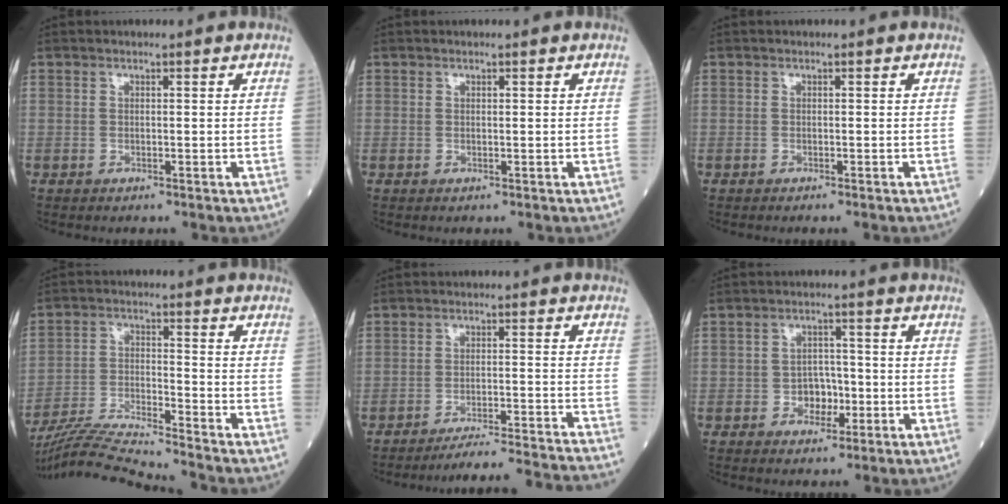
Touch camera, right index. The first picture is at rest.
{"total": 0.0}
{"total": 0.7, "force": [-0.6, -0.2, 0.4], "torque": [-0.002, 0.003, -0.008]}
{"total": 12.4, "force": [-11.8, -2.0, 3.5], "torque": [-0.061, -0.008, -0.210]}
{"total": 16.4, "force": [-15.6, -2.3, 4.4], "torque": [-0.037, -0.029, -0.211]}
{"total": 3.9, "force": [-1.2, 2.9, 2.4], "torque": [-0.030, 0.009, -0.018]}